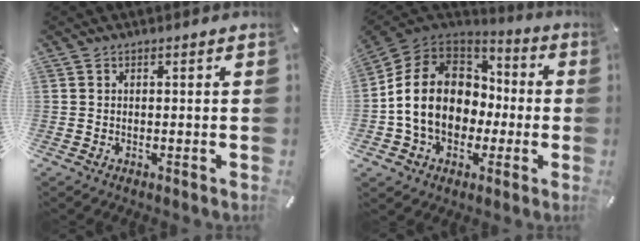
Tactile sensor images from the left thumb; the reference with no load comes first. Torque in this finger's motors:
{"motor_torque": [2.45, 2.56, 2.45, 0.32, 0.73]}